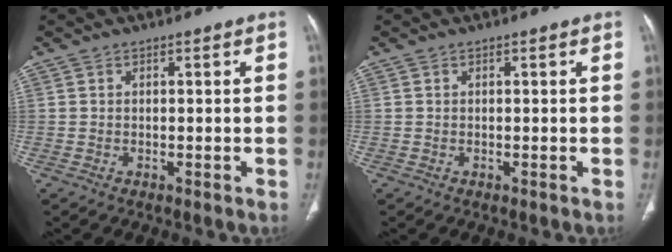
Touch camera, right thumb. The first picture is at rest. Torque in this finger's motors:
{"motor_torque": [0.07, 0.07, -0.04, -0.03, 0.00]}